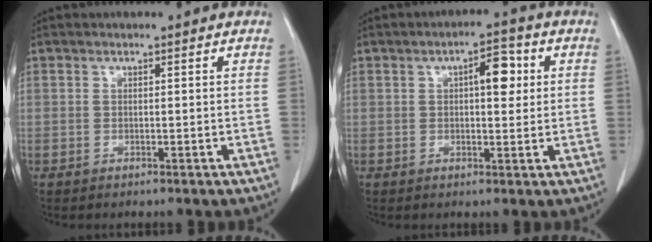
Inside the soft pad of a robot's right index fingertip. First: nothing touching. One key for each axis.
{"total": 5.2, "fx": 1.3, "fy": 1.9, "fz": 4.6, "tx": -0.069, "ty": 0.010, "tz": 0.017}